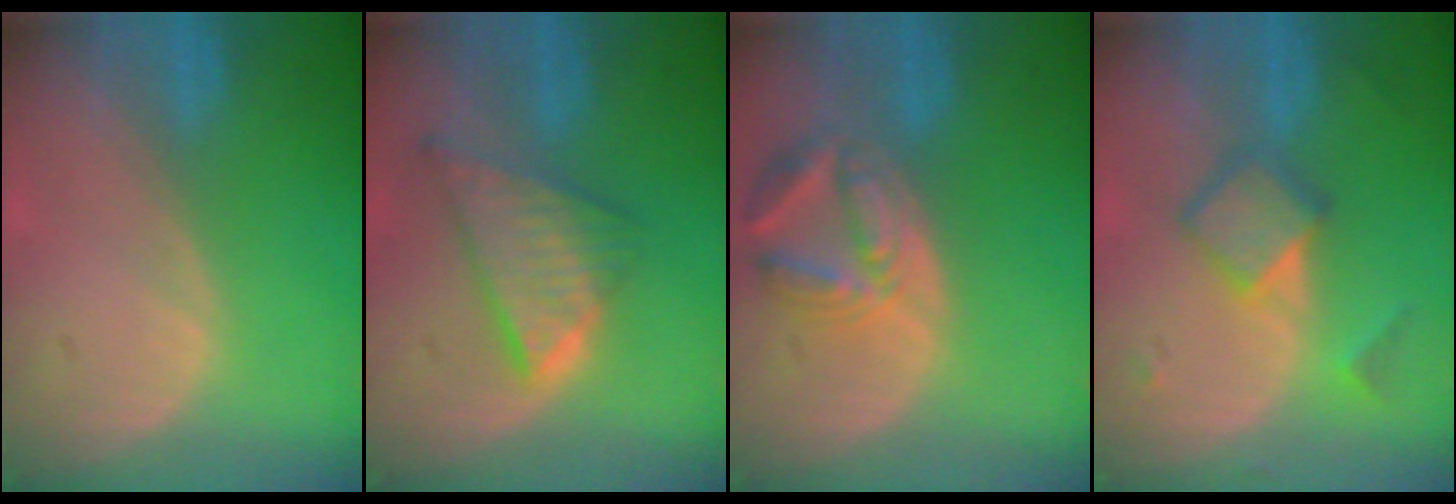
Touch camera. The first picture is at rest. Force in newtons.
{"total": 8.6, "press": 7.3, "slide": 4.5}
{"total": 7.6, "press": 6.8, "slide": 3.4}
{"total": 5.4, "press": 5.4, "slide": 0.1}